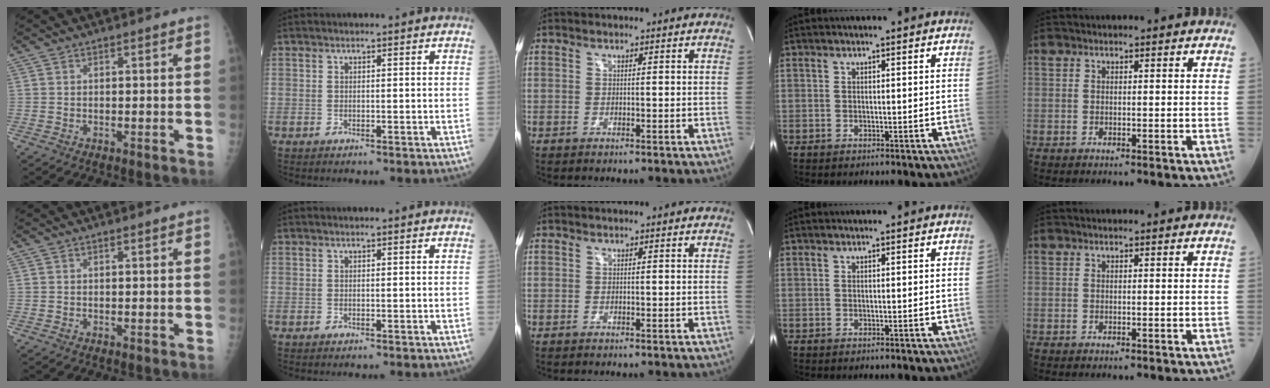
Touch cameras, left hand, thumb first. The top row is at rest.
{}